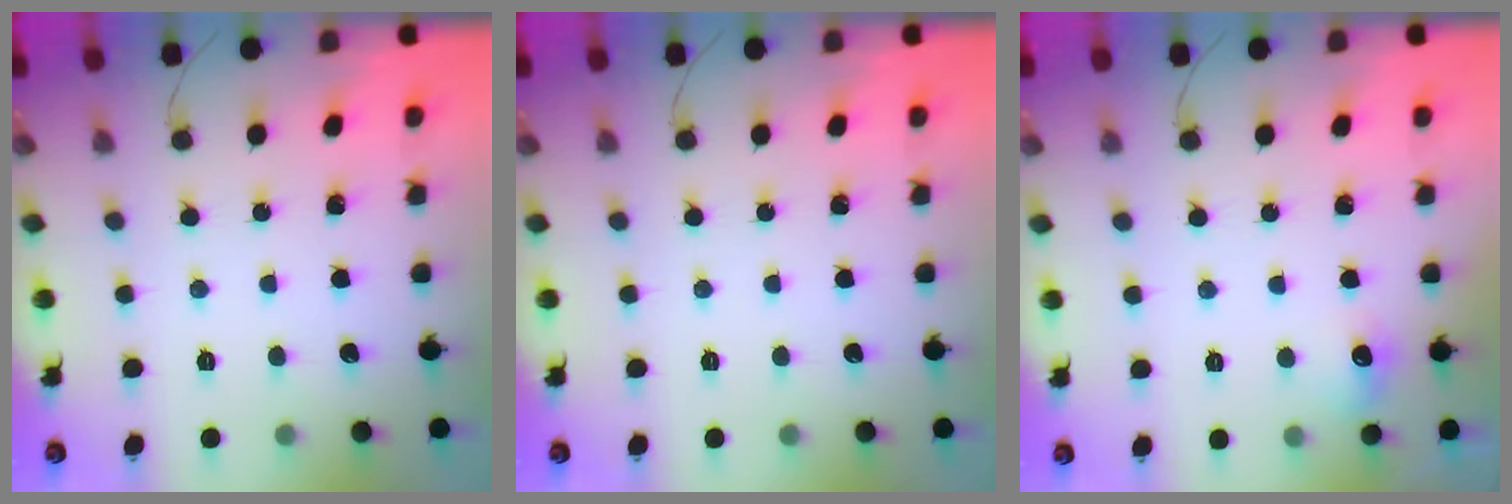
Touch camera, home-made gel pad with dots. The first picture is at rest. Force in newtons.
{"total": 0.0}
{"total": 6.4, "press": 6.1, "slide": 1.6}